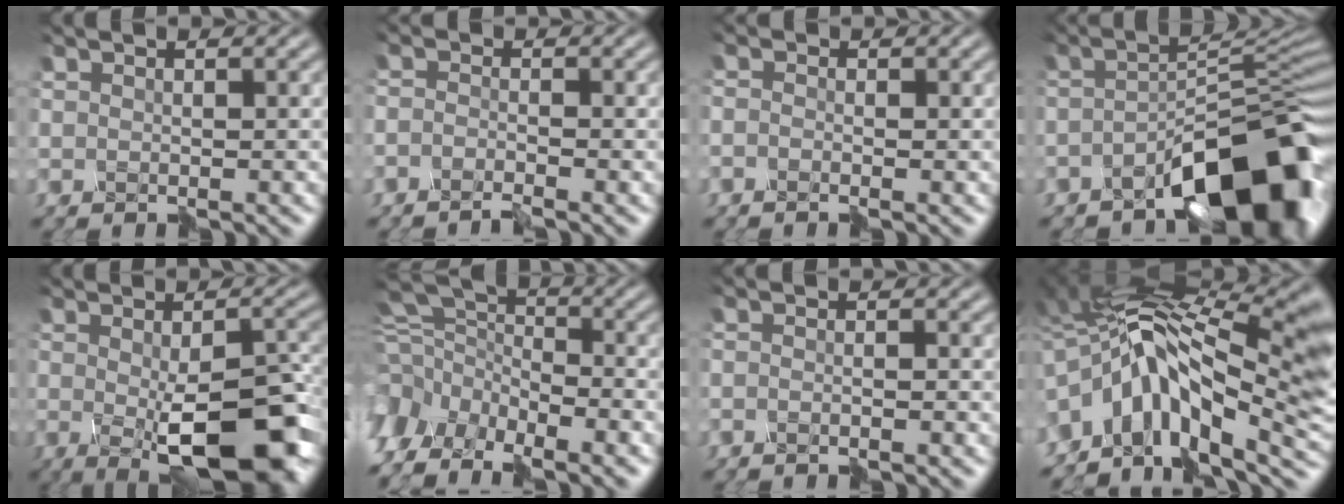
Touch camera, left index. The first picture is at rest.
{"total": 2.4, "force": [-2.1, -0.7, -0.9], "torque": [0.009, 0.000, -0.040]}
{"total": 1.6, "force": [-1.4, -0.1, -0.6], "torque": [0.011, 0.000, -0.021]}
{"total": 10.3, "force": [-6.7, 3.0, 7.3], "torque": [-0.094, 0.004, -0.109]}
{"total": 10.8, "force": [-3.8, 4.2, 9.3], "torque": [-0.140, -0.027, -0.046]}
{"total": 6.6, "force": [-5.3, 2.6, 2.8], "torque": [-0.068, -0.004, -0.097]}
{"total": 1.7, "force": [-1.6, -0.6, 0.1], "torque": [0.002, -0.004, -0.019]}
{"total": 11.0, "force": [-2.6, 5.2, 9.3], "torque": [-0.151, 0.016, -0.053]}